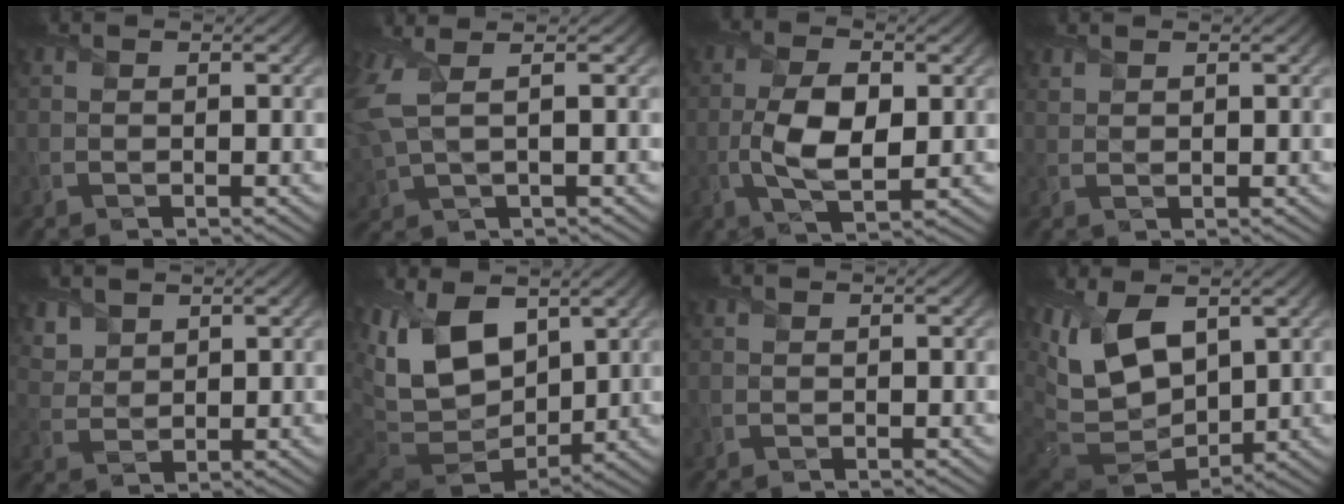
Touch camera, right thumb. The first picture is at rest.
{"total": 6.2, "force": [2.0, 2.4, 5.3], "torque": [-0.155, 0.008, 0.041]}
{"total": 7.4, "force": [-0.6, 3.4, 6.5], "torque": [-0.142, -0.003, -0.013]}
{"total": 1.0, "force": [1.0, 0.1, 0.2], "torque": [-0.010, 0.000, 0.025]}
{"total": 3.4, "force": [2.7, 1.8, 1.0], "torque": [-0.035, -0.003, 0.068]}
{"total": 15.9, "force": [4.3, 9.7, 11.8], "torque": [-0.274, -0.002, 0.083]}
{"total": 0.0}
{"total": 14.1, "force": [3.7, 8.2, 11.0], "torque": [-0.258, -0.007, 0.070]}